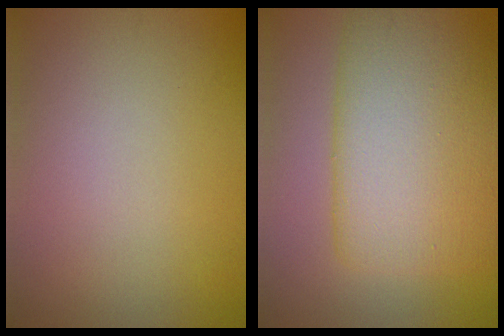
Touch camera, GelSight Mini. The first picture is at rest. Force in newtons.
{"total": 9.0, "press": 9.0, "slide": 0.3}